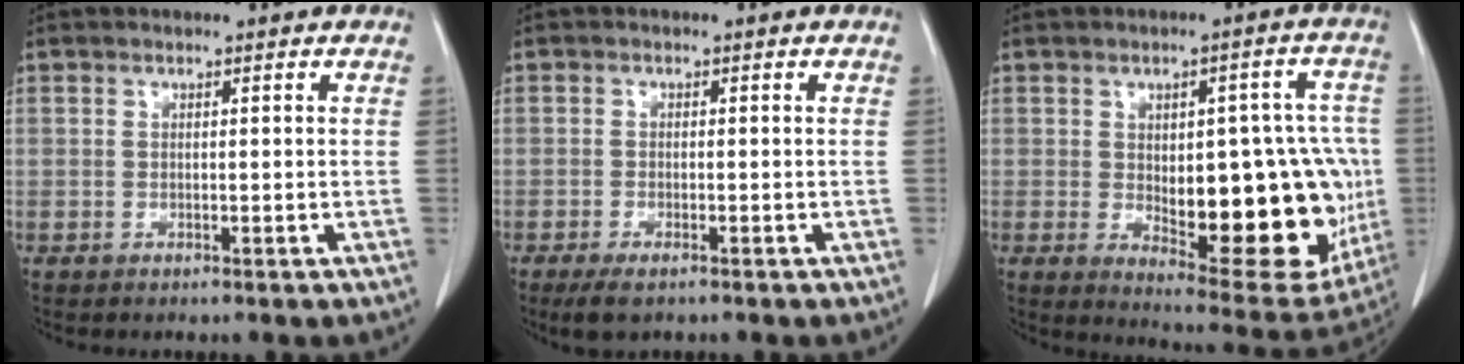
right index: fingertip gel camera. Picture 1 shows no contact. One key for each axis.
{"total": 3.5, "fx": -2.5, "fy": 1.1, "fz": 2.3, "tx": -0.044, "ty": -0.007, "tz": -0.038}
{"total": 20.4, "fx": -2.2, "fy": 7.7, "fz": 18.8, "tx": -0.206, "ty": 0.012, "tz": 0.000}